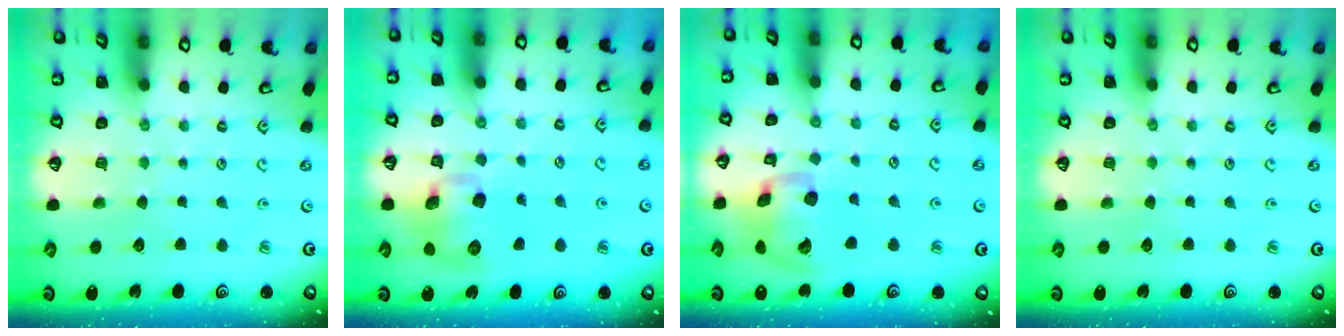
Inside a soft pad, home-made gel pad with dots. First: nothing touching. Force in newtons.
{"total": 11.2, "press": 11.1, "slide": 1.9}
{"total": 14.6, "press": 14.4, "slide": 2.4}
{"total": 0.0}